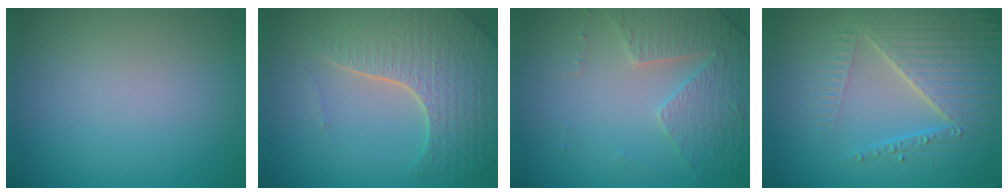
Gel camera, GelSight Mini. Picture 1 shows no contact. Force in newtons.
{"total": 6.8, "press": 5.2, "slide": 4.4}
{"total": 4.6, "press": 3.6, "slide": 2.9}
{"total": 6.6, "press": 5.2, "slide": 4.1}